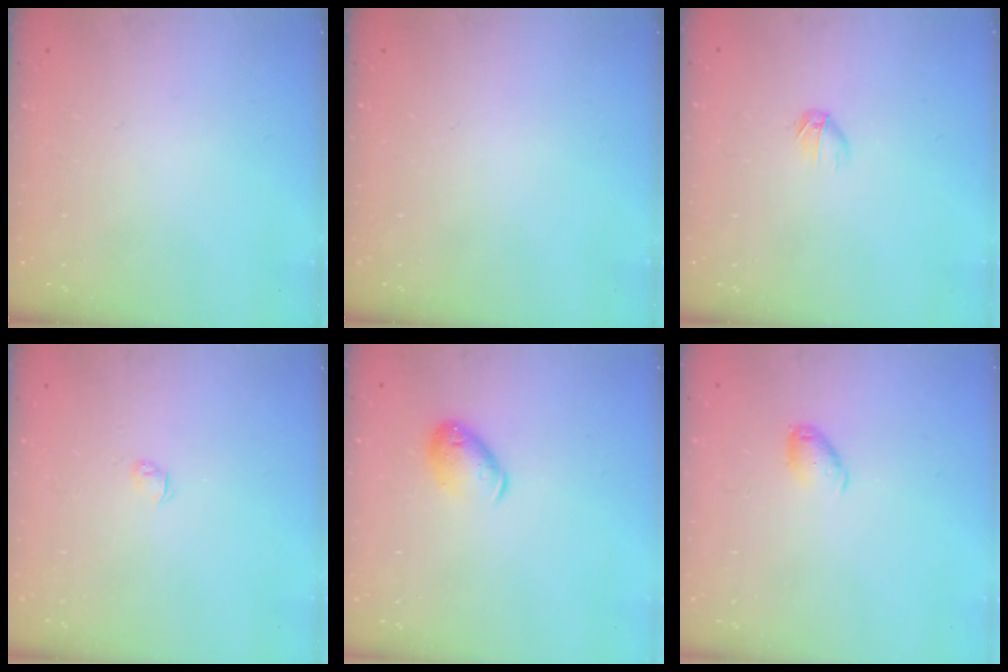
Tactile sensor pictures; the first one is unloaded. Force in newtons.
{"total": 0.0}
{"total": 4.2, "press": 4.0, "slide": 1.2}
{"total": 3.0, "press": 2.9, "slide": 0.6}
{"total": 8.3, "press": 8.2, "slide": 1.2}
{"total": 5.8, "press": 5.8, "slide": 0.5}